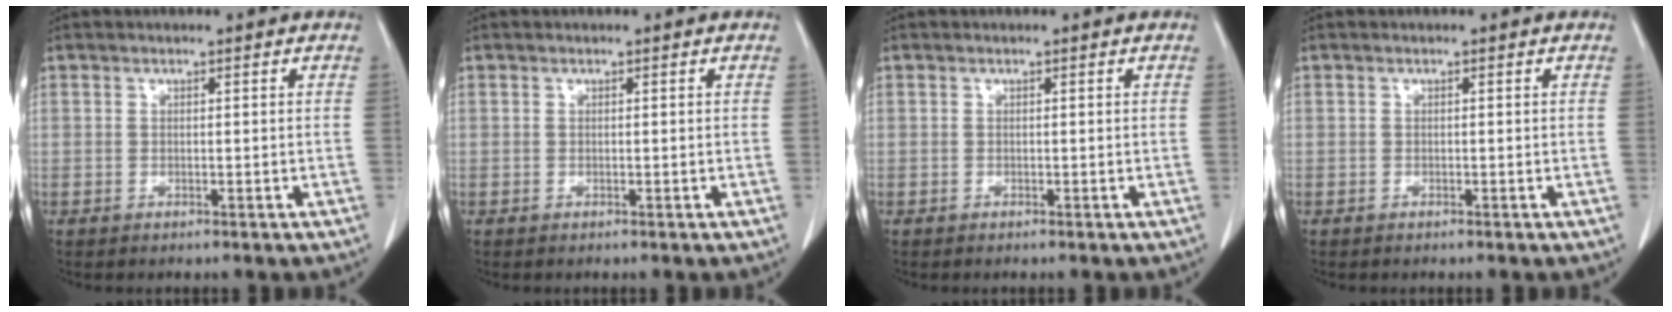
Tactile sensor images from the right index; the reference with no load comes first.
{"total": 0.0}
{"total": 0.0}
{"total": 0.0}